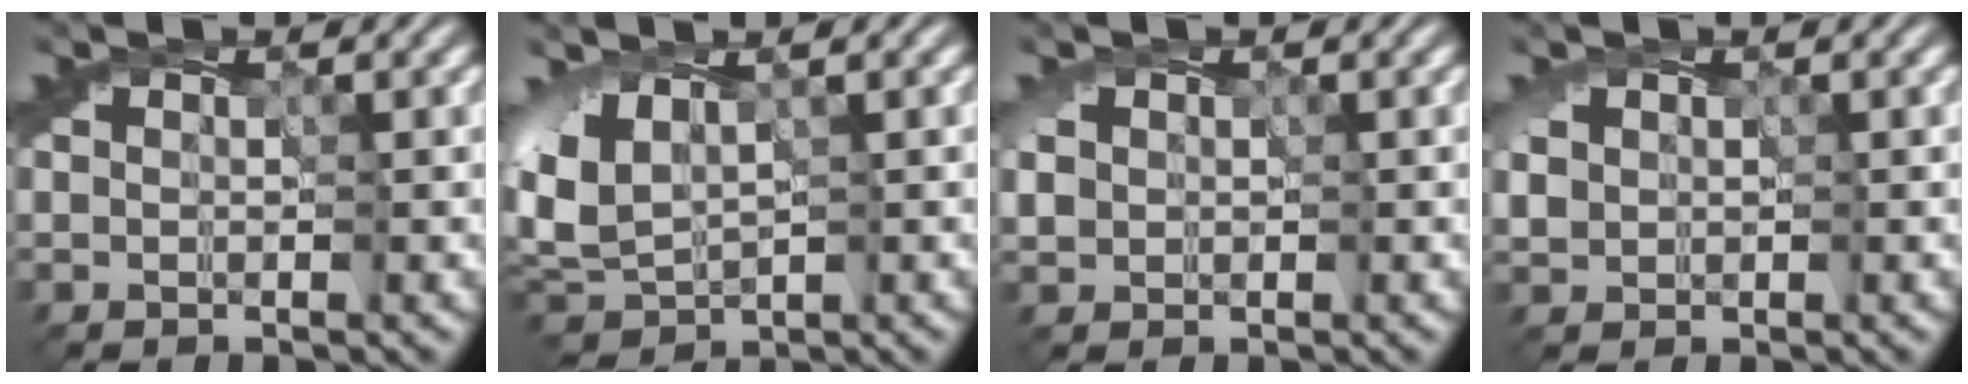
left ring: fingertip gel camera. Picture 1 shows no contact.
{"total": 4.7, "force": [1.2, 2.5, 3.7], "torque": [-0.094, 0.010, 0.022]}
{"total": 1.7, "force": [0.6, 1.5, 0.5], "torque": [0.000, 0.009, 0.006]}
{"total": 2.2, "force": [0.8, 1.9, 0.8], "torque": [-0.015, 0.010, 0.008]}